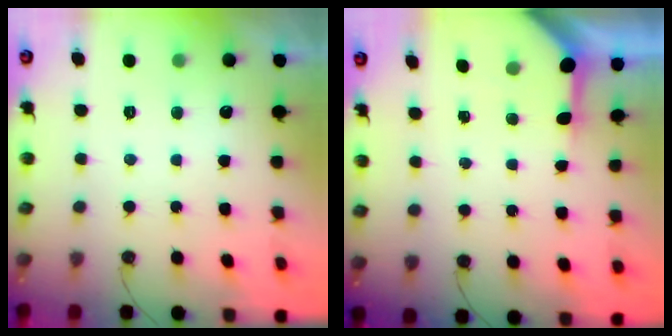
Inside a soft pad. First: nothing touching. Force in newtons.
{"total": 4.3, "press": 4.3, "slide": 0.2}